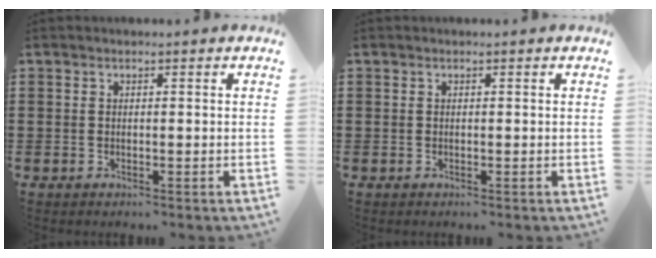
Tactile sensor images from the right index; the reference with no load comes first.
{"total": 0.0}